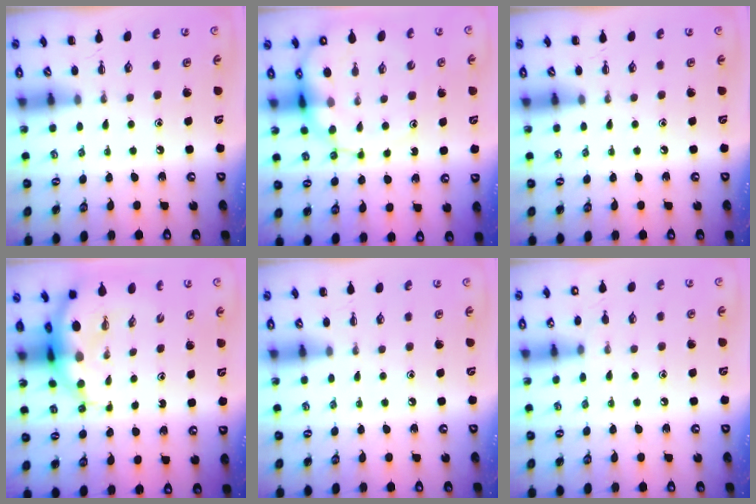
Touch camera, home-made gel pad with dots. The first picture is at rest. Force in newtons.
{"total": 13.5, "press": 13.0, "slide": 3.4}
{"total": 0.0}
{"total": 7.4, "press": 7.1, "slide": 2.1}
{"total": 4.1, "press": 3.8, "slide": 1.6}
{"total": 7.3, "press": 7.0, "slide": 2.0}